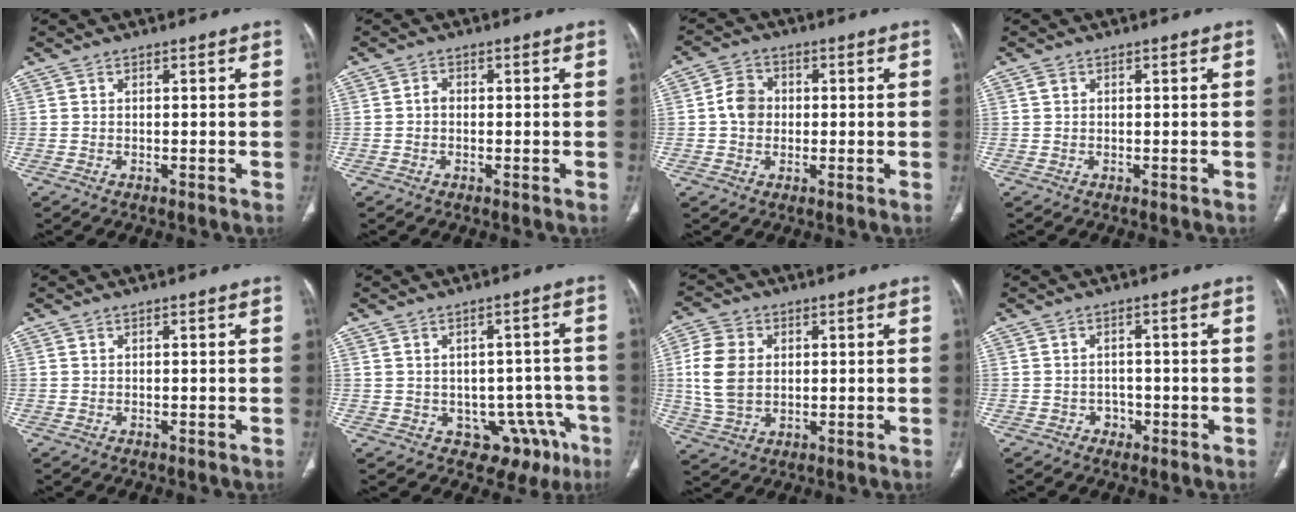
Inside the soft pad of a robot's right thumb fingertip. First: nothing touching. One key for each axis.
{"total": 1.2, "fx": -0.3, "fy": 0.9, "fz": 0.7, "tx": -0.006, "ty": 0.003, "tz": -0.009}
{"total": 5.6, "fx": 0.1, "fy": 4.8, "fz": 3.0, "tx": -0.040, "ty": 0.011, "tz": -0.004}
{"total": 0.8, "fx": 0.2, "fy": 0.7, "fz": 0.4, "tx": -0.006, "ty": 0.003, "tz": 0.004}
{"total": 0.0}
{"total": 11.3, "fx": -4.8, "fy": 8.5, "fz": 5.7, "tx": -0.029, "ty": 0.033, "tz": -0.050}
{"total": 10.4, "fx": 1.2, "fy": 7.7, "fz": 6.8, "tx": -0.135, "ty": -0.002, "tz": 0.027}
{"total": 2.0, "fx": -1.0, "fy": 1.7, "fz": 0.5, "tx": 0.004, "ty": 0.010, "tz": -0.015}